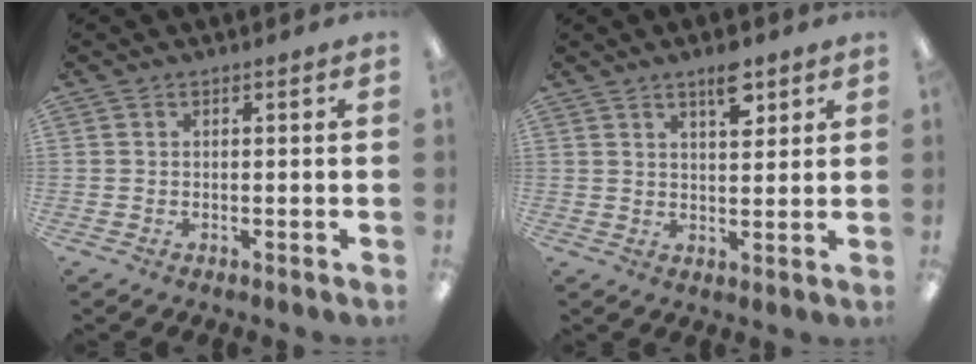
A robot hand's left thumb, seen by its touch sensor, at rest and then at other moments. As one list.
[{"total": 6.5, "force": [4.2, 2.6, 4.2], "torque": [-0.053, -0.021, 0.067]}]